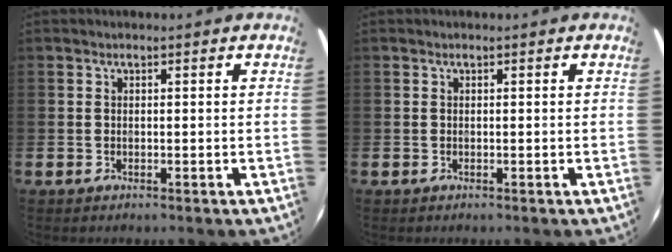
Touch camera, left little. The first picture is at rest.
{"total": 0.0}